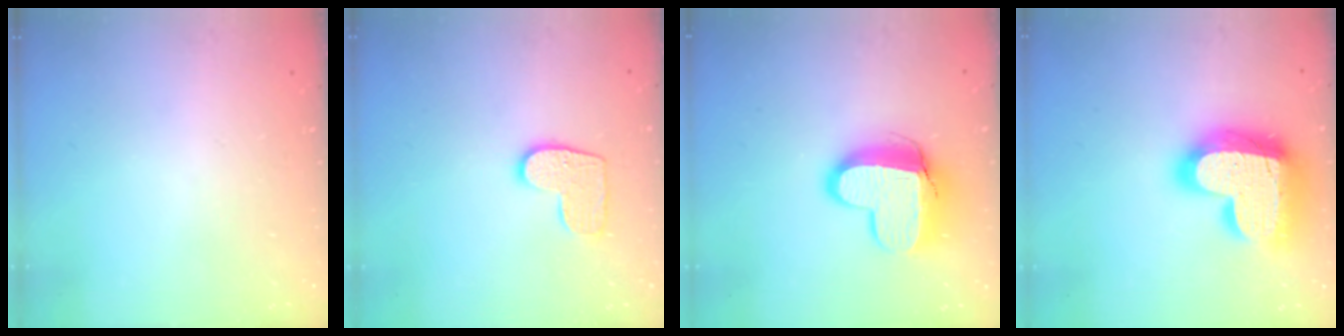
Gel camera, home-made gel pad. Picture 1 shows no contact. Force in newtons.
{"total": 9.2, "press": 9.2, "slide": 0.3}
{"total": 12.3, "press": 12.2, "slide": 1.3}
{"total": 26.7, "press": 26.6, "slide": 1.8}